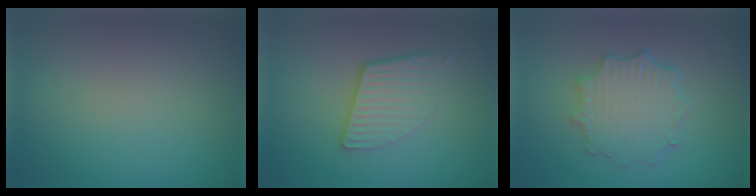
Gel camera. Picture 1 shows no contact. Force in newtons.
{"total": 3.3, "press": 2.6, "slide": 2.1}
{"total": 4.6, "press": 3.8, "slide": 2.6}